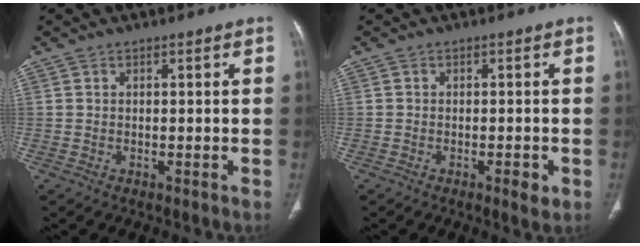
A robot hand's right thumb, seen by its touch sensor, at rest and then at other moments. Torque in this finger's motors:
{"motor_torque": [-0.27, 0.18, -0.24, 0.11, 0.03]}